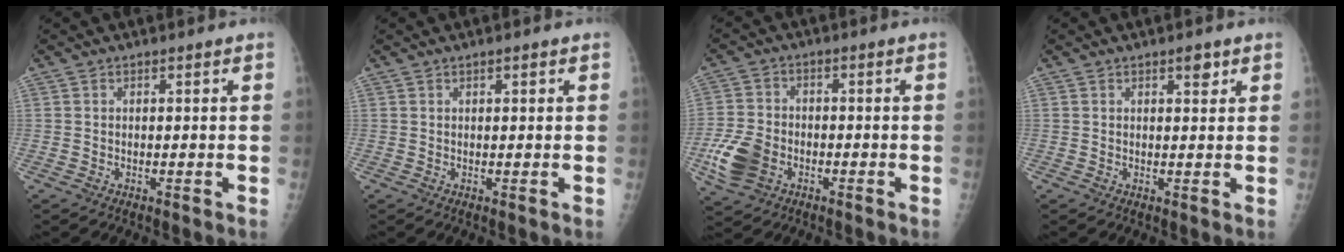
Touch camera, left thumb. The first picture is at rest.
{"total": 1.2, "force": [0.6, 0.4, 0.9], "torque": [-0.011, 0.000, 0.008]}
{"total": 9.0, "force": [-3.2, 6.4, 5.4], "torque": [-0.110, 0.009, -0.060]}
{"total": 2.1, "force": [1.3, 0.8, 1.4], "torque": [-0.013, -0.006, 0.018]}